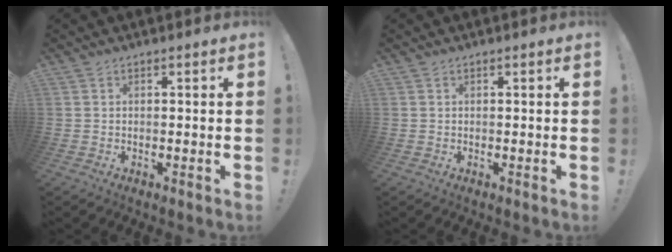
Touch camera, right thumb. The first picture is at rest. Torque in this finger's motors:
{"motor_torque": [0.01, -0.01, 0.05, -0.04, 0.00]}